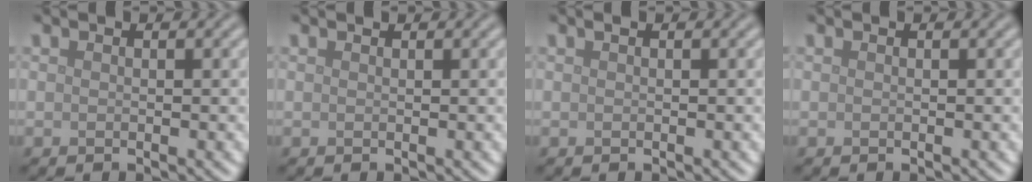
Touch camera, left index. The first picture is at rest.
{"total": 0.0}
{"total": 0.0}
{"total": 0.0}